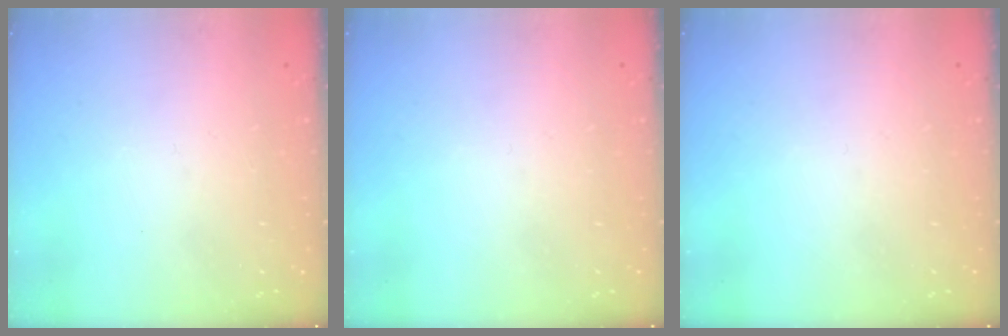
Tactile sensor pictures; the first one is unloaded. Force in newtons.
{"total": 0.0}
{"total": 0.0}